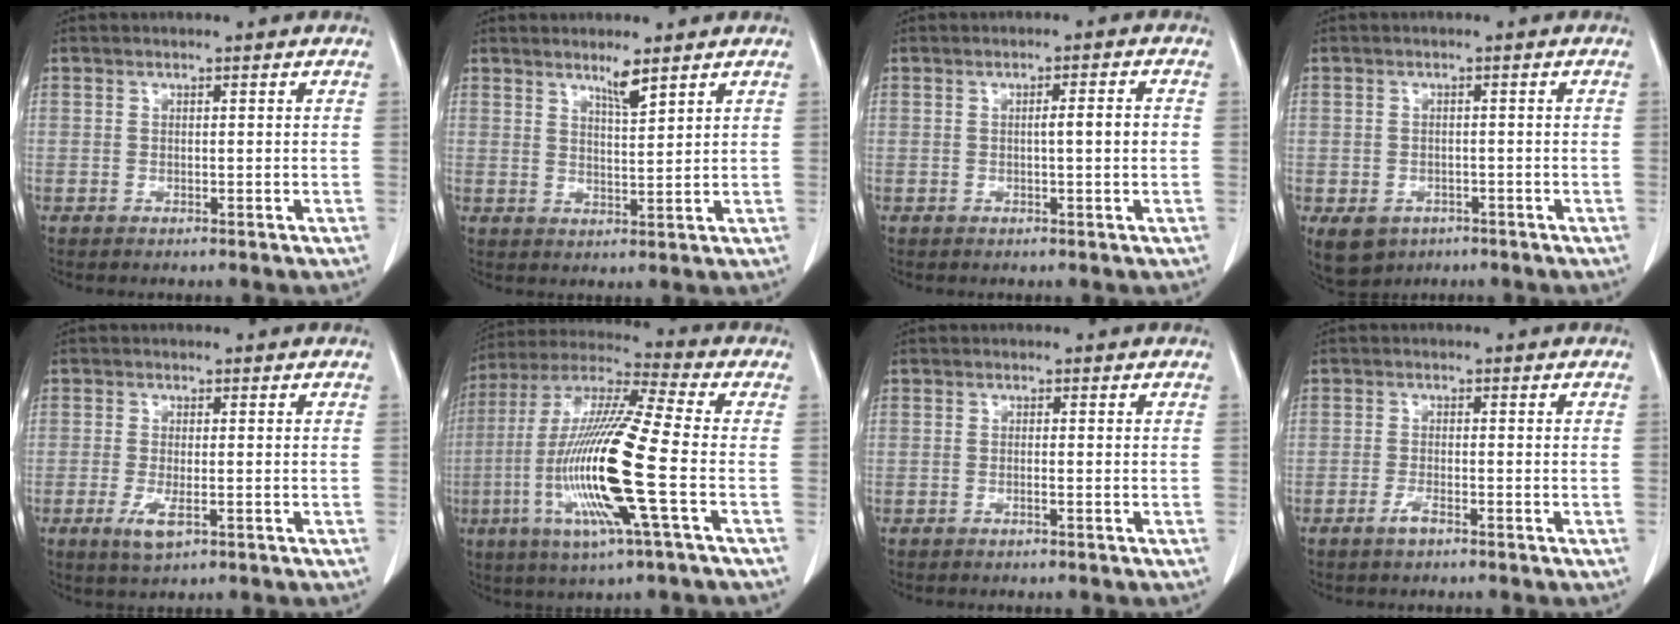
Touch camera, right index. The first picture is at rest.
{"total": 3.4, "force": [2.6, 0.0, 2.2], "torque": [-0.042, -0.008, 0.048]}
{"total": 3.0, "force": [-0.1, 0.0, 3.0], "torque": [-0.047, 0.003, -0.002]}
{"total": 6.6, "force": [-3.5, 5.1, 2.1], "torque": [-0.040, 0.000, -0.044]}
{"total": 3.5, "force": [-1.3, 0.9, 3.1], "torque": [-0.065, -0.009, -0.017]}
{"total": 18.7, "force": [-4.4, 0.4, 18.1], "torque": [-0.379, -0.015, -0.091]}
{"total": 0.6, "force": [-0.3, -0.1, 0.6], "torque": [-0.011, 0.001, -0.005]}
{"total": 2.0, "force": [-1.4, 0.4, 1.4], "torque": [-0.034, -0.002, -0.027]}